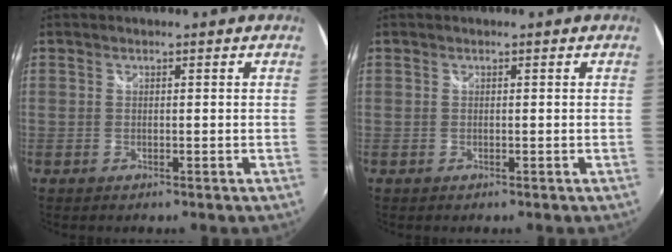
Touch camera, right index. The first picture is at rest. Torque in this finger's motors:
{"motor_torque": [-0.02, 0.03, 0.00, -0.01]}